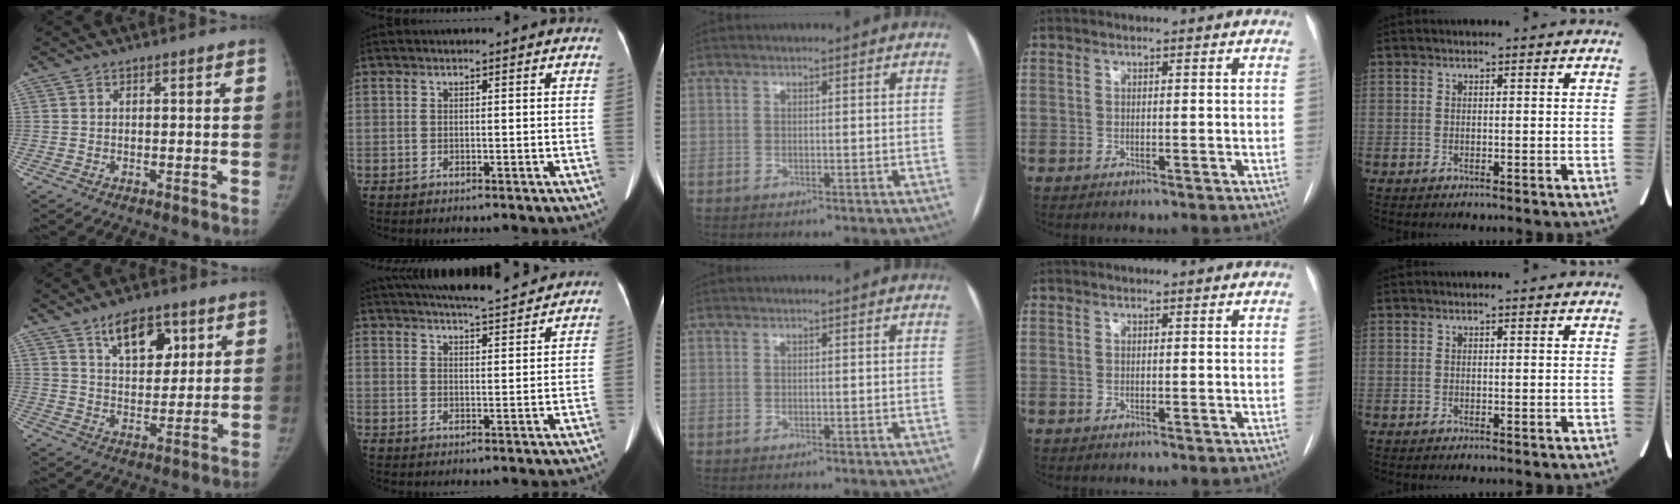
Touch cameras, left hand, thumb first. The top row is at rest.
{"thumb": {"total": 10.2, "force": [5.5, 5.6, 6.5], "torque": [-0.066, -0.036, 0.092]}, "index": {"total": 11.8, "force": [10.8, 1.3, 4.7], "torque": [-0.074, 0.012, 0.150]}}